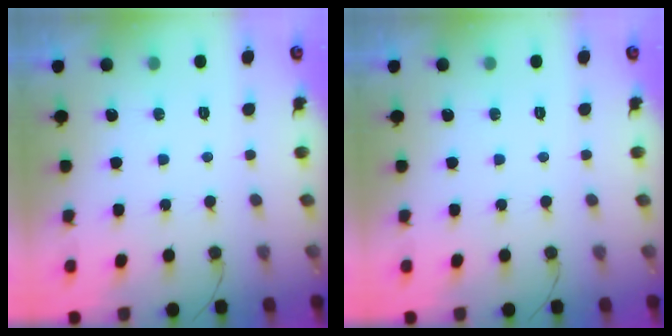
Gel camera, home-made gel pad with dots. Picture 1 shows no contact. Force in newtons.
{"total": 0.0}